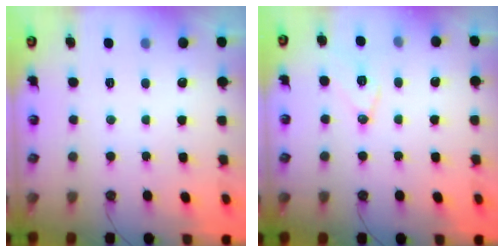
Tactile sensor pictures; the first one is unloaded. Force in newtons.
{"total": 11.5, "press": 11.0, "slide": 3.3}